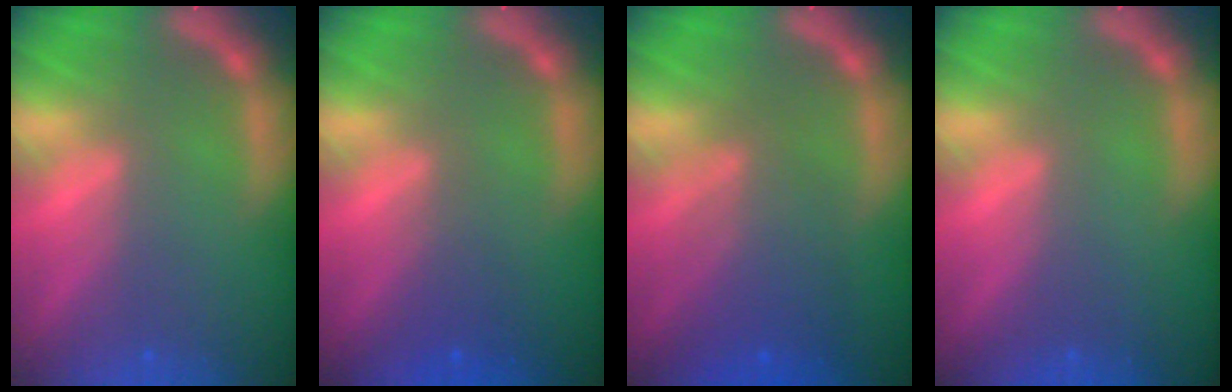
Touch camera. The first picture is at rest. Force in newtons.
{"total": 2.0}
{"total": 5.6}
{"total": 0.0}